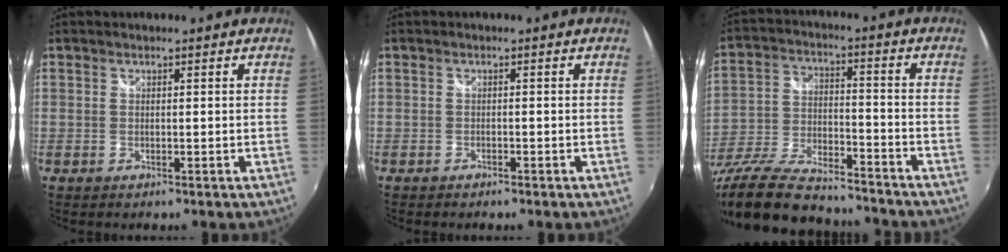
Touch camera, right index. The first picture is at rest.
{"total": 1.1, "force": [-1.0, 0.4, 0.3], "torque": [-0.011, -0.003, -0.018]}
{"total": 23.5, "force": [-19.2, 6.8, 11.7], "torque": [-0.243, -0.041, -0.317]}